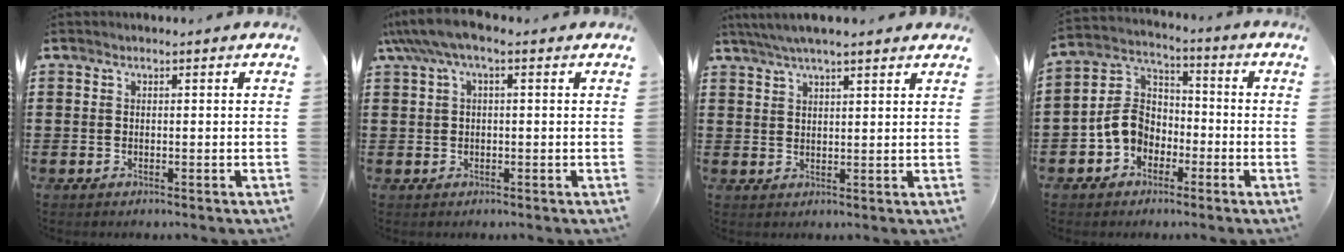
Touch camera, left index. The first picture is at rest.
{"total": 4.0, "force": [1.0, 1.2, 3.7], "torque": [-0.091, -0.003, 0.009]}
{"total": 4.5, "force": [3.7, 0.4, 2.4], "torque": [-0.055, -0.003, 0.068]}
{"total": 7.5, "force": [-2.4, 6.0, 3.7], "torque": [-0.112, 0.010, -0.056]}